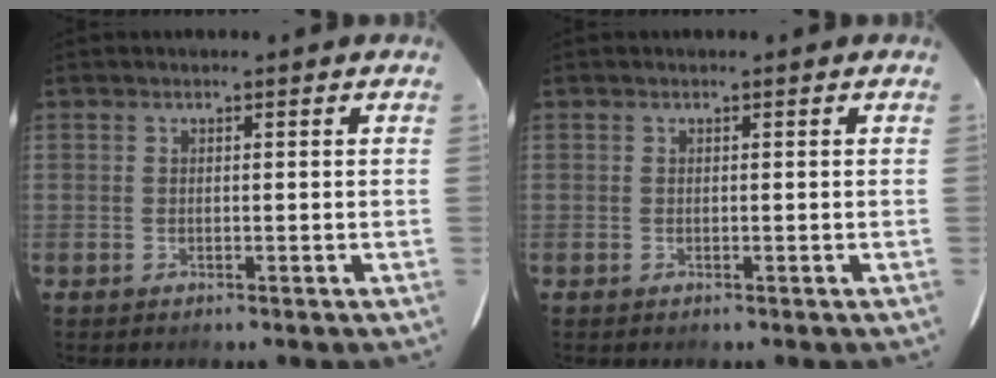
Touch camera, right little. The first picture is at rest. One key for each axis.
{"total": 0.0}